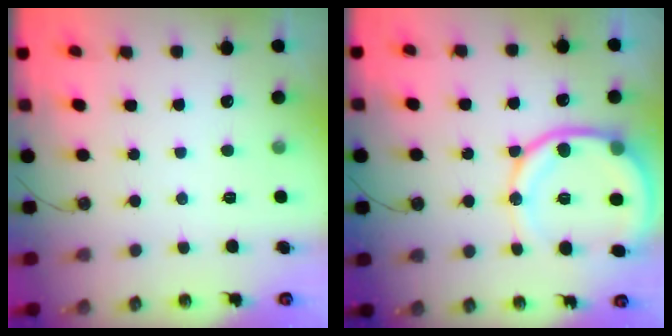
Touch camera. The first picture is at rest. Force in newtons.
{"total": 14.2, "press": 14.2, "slide": 1.3}